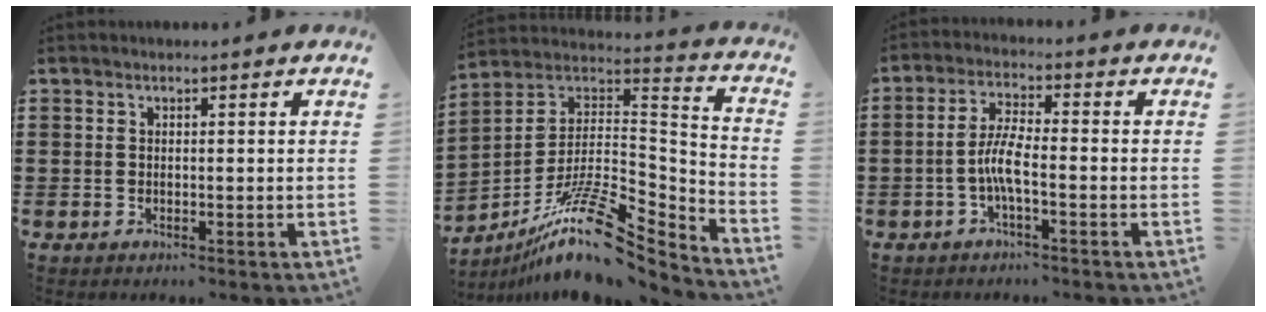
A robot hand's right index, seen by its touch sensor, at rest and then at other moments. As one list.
[{"total": 15.2, "force": [-9.7, 4.7, 10.7], "torque": [-0.201, 0.017, -0.171]}, {"total": 5.2, "force": [-1.8, 1.0, 4.8], "torque": [-0.112, -0.006, -0.041]}]